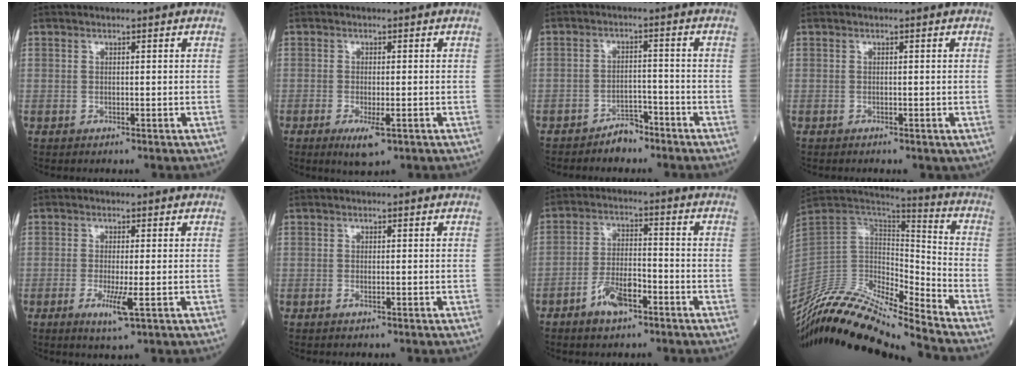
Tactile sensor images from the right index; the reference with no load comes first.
{"total": 3.8, "force": [-1.7, 0.9, 3.2], "torque": [-0.057, -0.008, -0.024]}
{"total": 3.4, "force": [-2.9, 1.6, 0.9], "torque": [-0.016, 0.007, -0.048]}
{"total": 1.4, "force": [-0.9, 0.7, 0.8], "torque": [-0.011, -0.001, -0.009]}
{"total": 4.0, "force": [-1.3, 0.1, 3.8], "torque": [-0.071, -0.010, -0.022]}
{"total": 0.6, "force": [-0.3, 0.0, 0.5], "torque": [-0.014, -0.001, -0.005]}
{"total": 6.7, "force": [-3.8, 2.4, 4.9], "torque": [-0.101, 0.006, -0.070]}
{"total": 20.0, "force": [-18.8, 0.9, 6.8], "torque": [-0.131, 0.036, -0.333]}